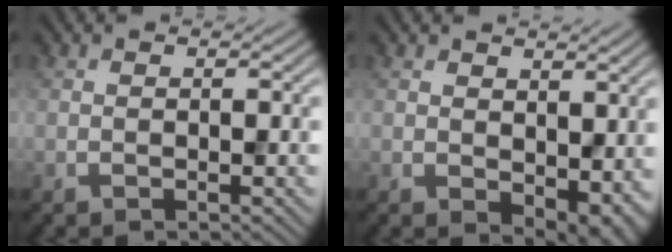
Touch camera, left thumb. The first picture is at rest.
{"total": 5.2, "force": [0.6, 3.4, 3.9], "torque": [-0.063, -0.021, 0.021]}